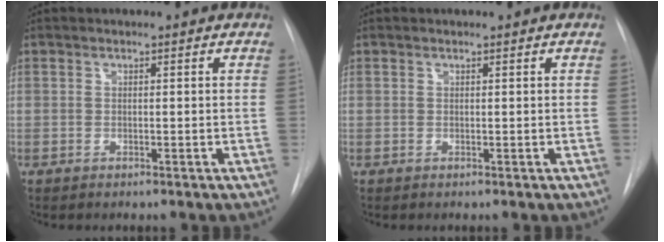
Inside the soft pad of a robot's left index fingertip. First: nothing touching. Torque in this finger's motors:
{"motor_torque": [0.29, -0.20, -0.03, 0.00]}